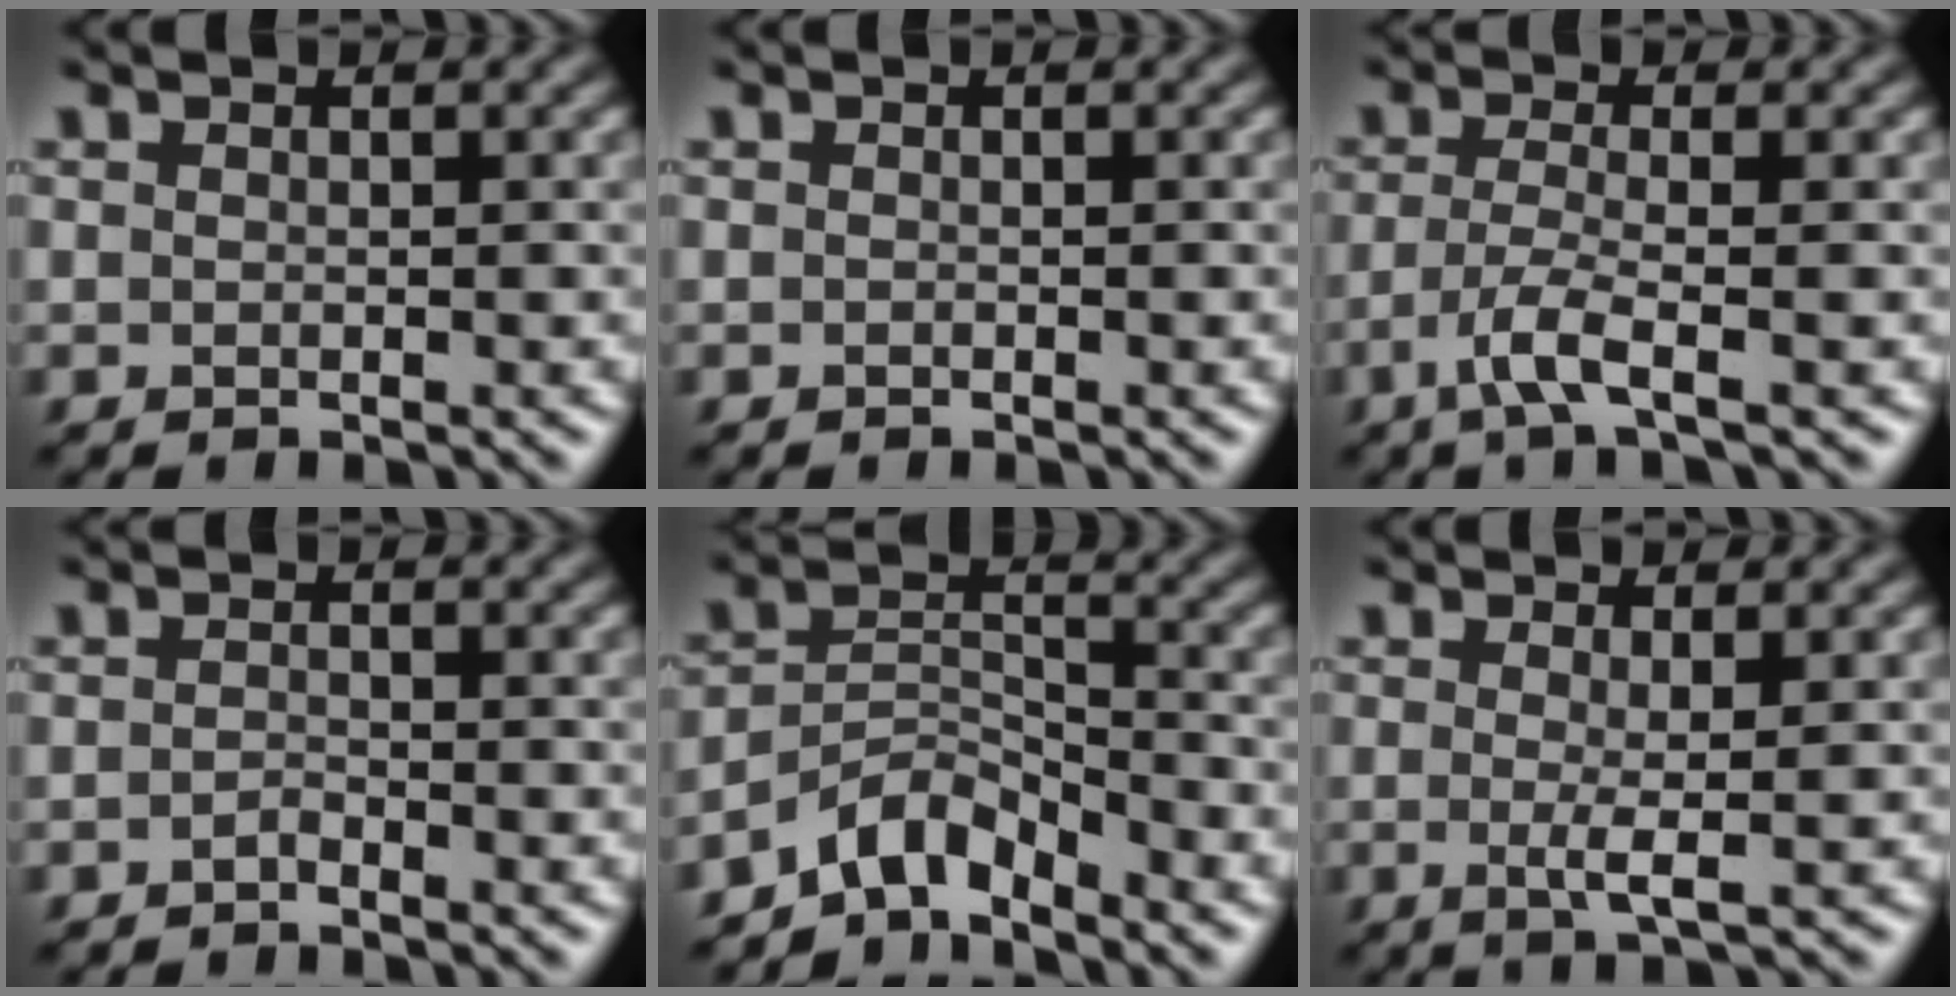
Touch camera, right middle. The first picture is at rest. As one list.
[{"total": 0.0}, {"total": 3.1, "force": [-1.5, 0.5, 2.7], "torque": [-0.057, -0.003, -0.039]}, {"total": 0.8, "force": [-0.7, 0.2, 0.3], "torque": [-0.006, 0.002, -0.014]}, {"total": 4.1, "force": [-3.6, 1.4, 1.5], "torque": [-0.022, 0.008, -0.077]}, {"total": 2.0, "force": [-0.1, 0.2, 2.0], "torque": [-0.041, -0.008, -0.003]}]